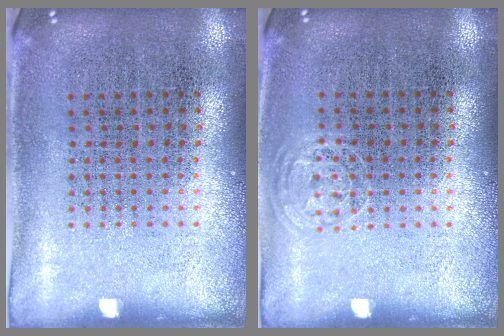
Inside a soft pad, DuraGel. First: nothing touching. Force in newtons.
{"total": 0.6, "press": 0.6, "slide": 0.3}